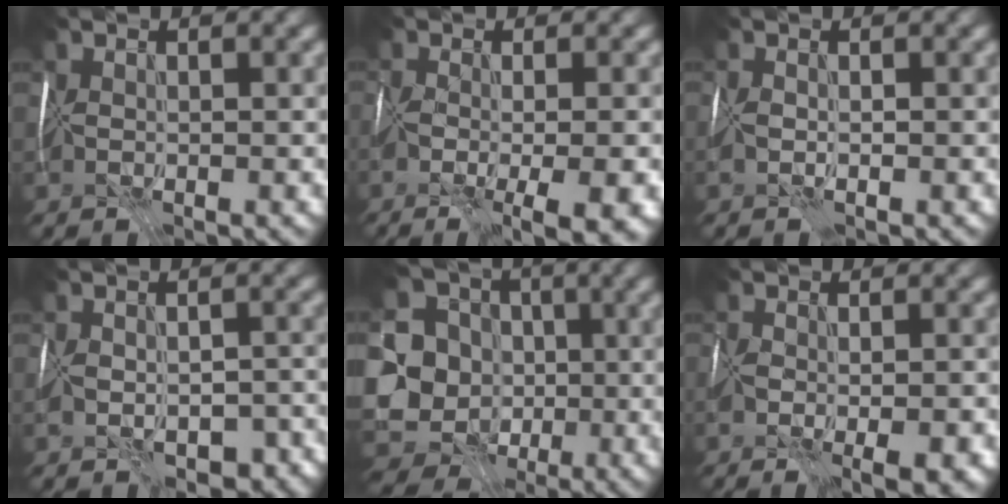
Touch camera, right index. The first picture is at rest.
{"total": 8.2, "force": [-3.4, 3.0, 6.8], "torque": [-0.093, -0.020, -0.038]}
{"total": 1.2, "force": [-0.6, 0.5, 1.0], "torque": [-0.021, -0.003, -0.013]}
{"total": 7.7, "force": [-5.0, 4.3, 4.0], "torque": [-0.054, -0.016, -0.066]}
{"total": 14.3, "force": [-2.4, 12.9, 5.9], "torque": [-0.143, -0.010, -0.062]}
{"total": 5.6, "force": [-2.5, 2.2, 4.5], "torque": [-0.066, -0.006, -0.028]}